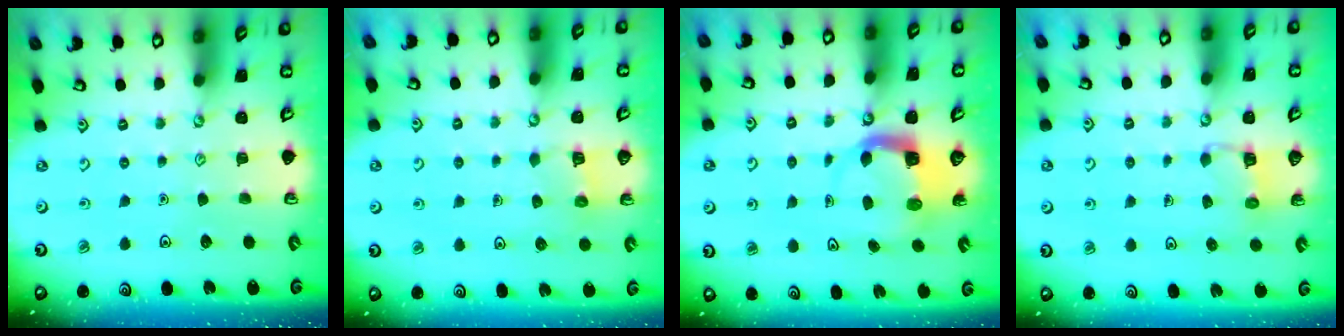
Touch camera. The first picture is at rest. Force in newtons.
{"total": 5.1, "press": 5.1, "slide": 0.3}
{"total": 4.8, "press": 4.8, "slide": 0.4}
{"total": 3.7, "press": 3.7, "slide": 0.4}